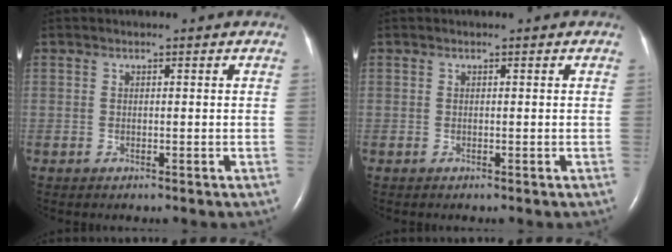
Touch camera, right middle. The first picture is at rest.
{"total": 0.0}